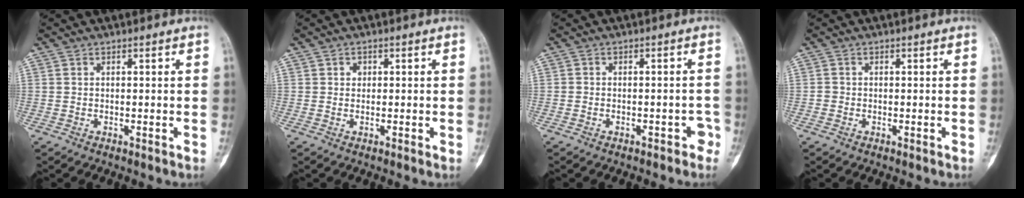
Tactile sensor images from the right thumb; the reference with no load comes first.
{"total": 1.2, "force": [0.2, 1.0, 0.5], "torque": [-0.004, 0.001, 0.002]}
{"total": 2.6, "force": [-1.7, 1.5, 1.3], "torque": [-0.004, 0.018, -0.021]}
{"total": 0.8, "force": [-0.3, 0.8, 0.1], "torque": [0.000, 0.004, -0.008]}